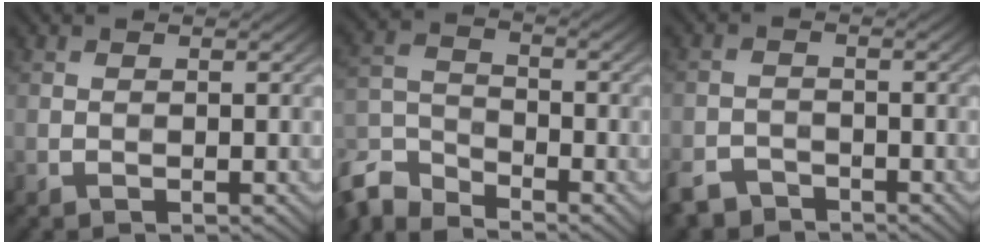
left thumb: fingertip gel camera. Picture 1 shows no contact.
{"total": 7.2, "force": [-6.2, 2.6, 2.5], "torque": [-0.061, -0.009, -0.144]}
{"total": 3.8, "force": [-3.2, 1.7, 1.1], "torque": [-0.018, -0.007, -0.069]}